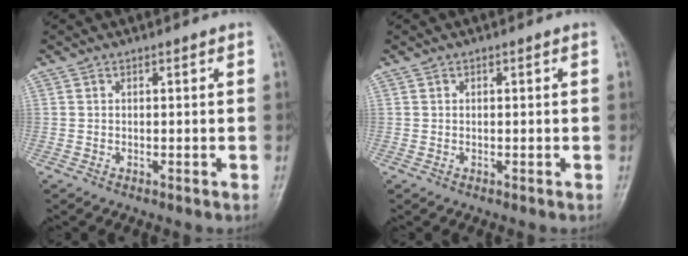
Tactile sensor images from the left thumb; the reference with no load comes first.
{"total": 0.0}